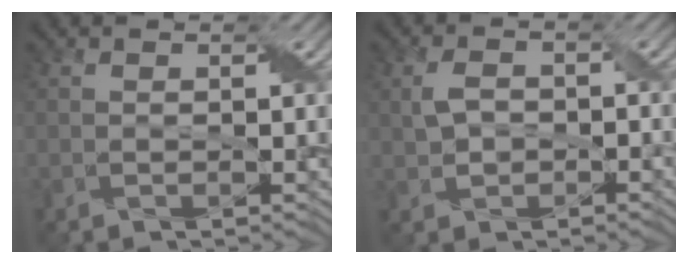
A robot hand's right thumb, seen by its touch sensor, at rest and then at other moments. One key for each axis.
{"total": 2.7, "fx": -0.2, "fy": 2.1, "fz": 1.7, "tx": -0.039, "ty": 0.003, "tz": -0.003}